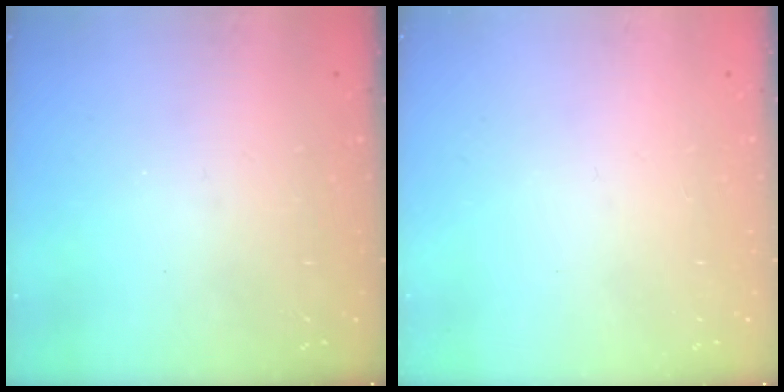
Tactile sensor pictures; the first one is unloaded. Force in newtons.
{"total": 0.0}